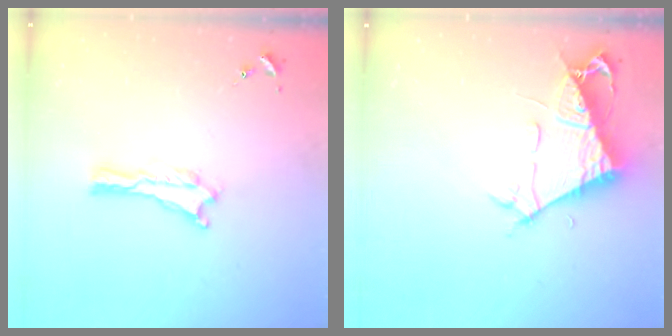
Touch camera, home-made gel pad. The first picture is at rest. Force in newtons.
{"total": 7.0, "press": 7.0, "slide": 0.8}